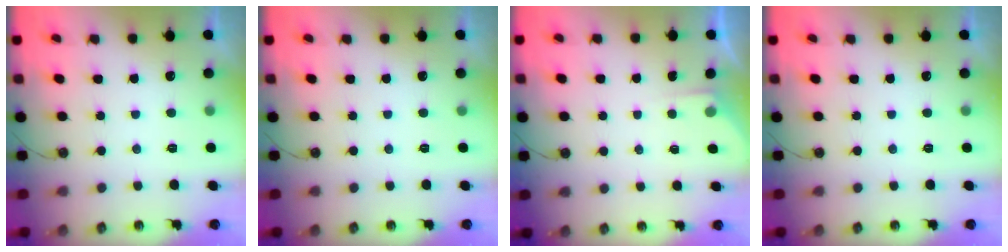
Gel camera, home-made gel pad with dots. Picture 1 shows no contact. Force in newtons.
{"total": 1.0, "press": 0.4, "slide": 1.0}
{"total": 3.0, "press": 2.9, "slide": 0.5}
{"total": 0.0}